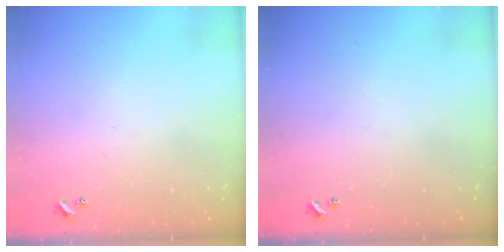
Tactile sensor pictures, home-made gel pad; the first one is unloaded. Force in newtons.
{"total": 0.0}